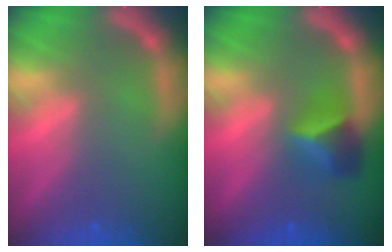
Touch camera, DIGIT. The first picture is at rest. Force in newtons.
{"total": 3.4}